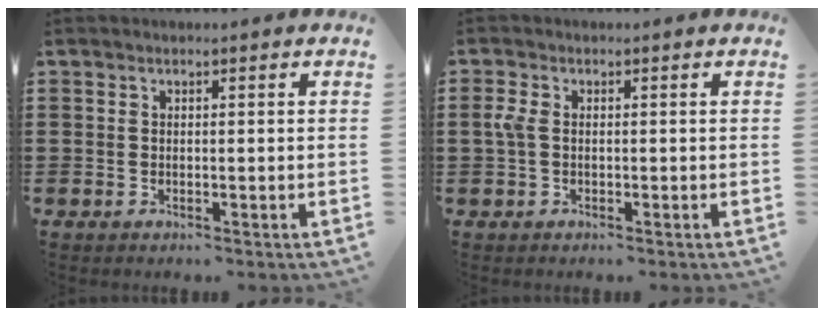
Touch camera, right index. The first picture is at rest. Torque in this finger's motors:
{"motor_torque": [0.55, -0.34, 0.20, 0.08]}